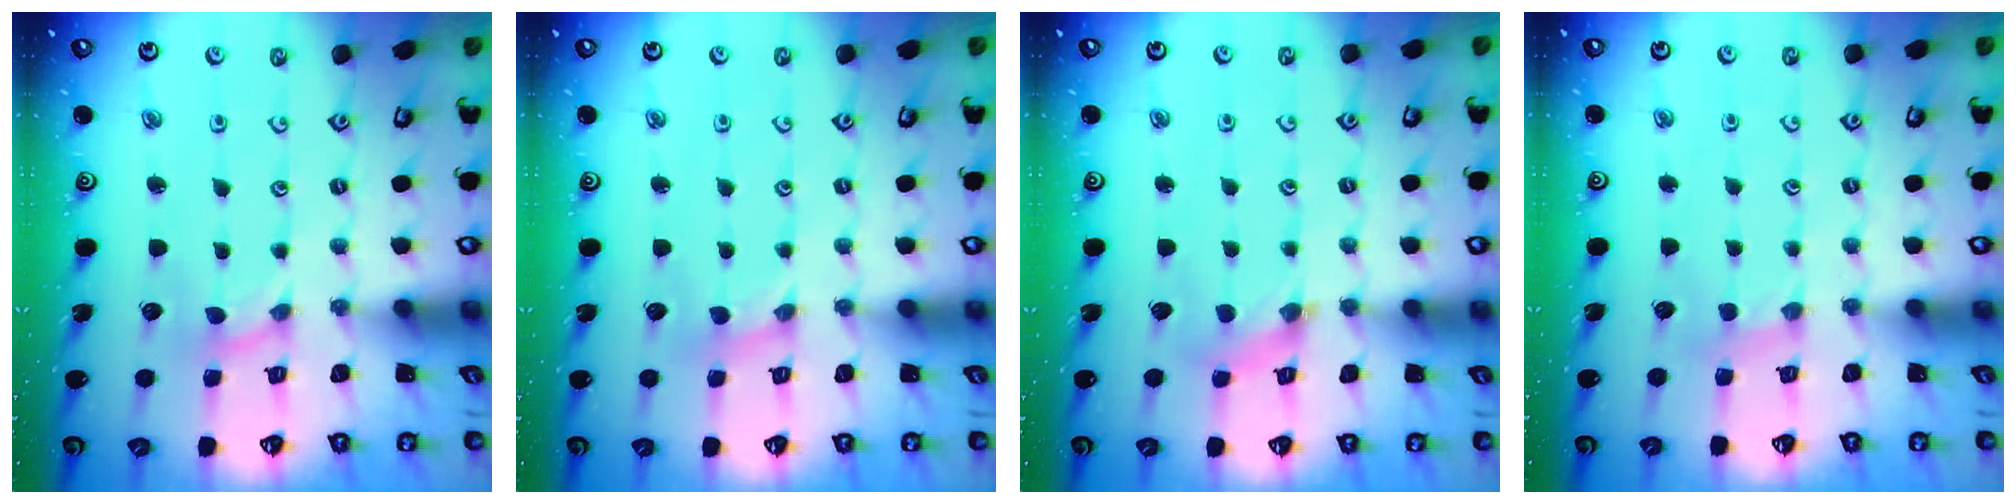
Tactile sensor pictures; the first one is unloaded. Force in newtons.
{"total": 0.8, "press": 0.8, "slide": 0.2}
{"total": 2.3, "press": 2.3, "slide": 0.4}
{"total": 2.2, "press": 2.2, "slide": 0.3}